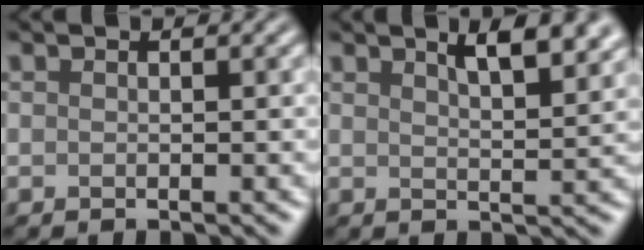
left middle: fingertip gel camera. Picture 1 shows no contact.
{"total": 5.6, "force": [3.6, 1.9, 3.9], "torque": [-0.028, 0.025, 0.037]}